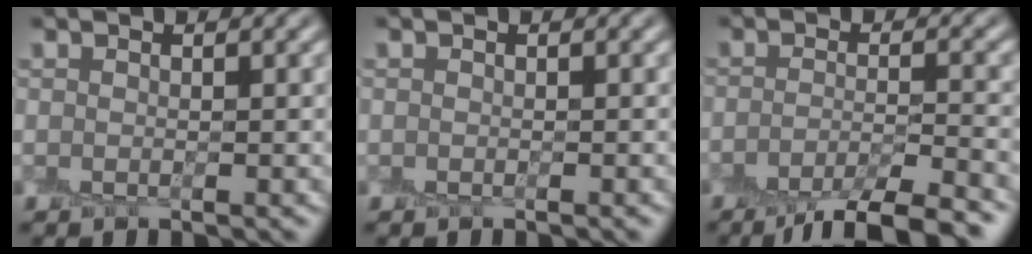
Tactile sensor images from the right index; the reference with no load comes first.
{"total": 0.6, "force": [-0.4, 0.4, -0.1], "torque": [0.006, 0.001, -0.009]}
{"total": 6.0, "force": [-4.3, 1.1, 4.0], "torque": [-0.054, -0.001, -0.071]}